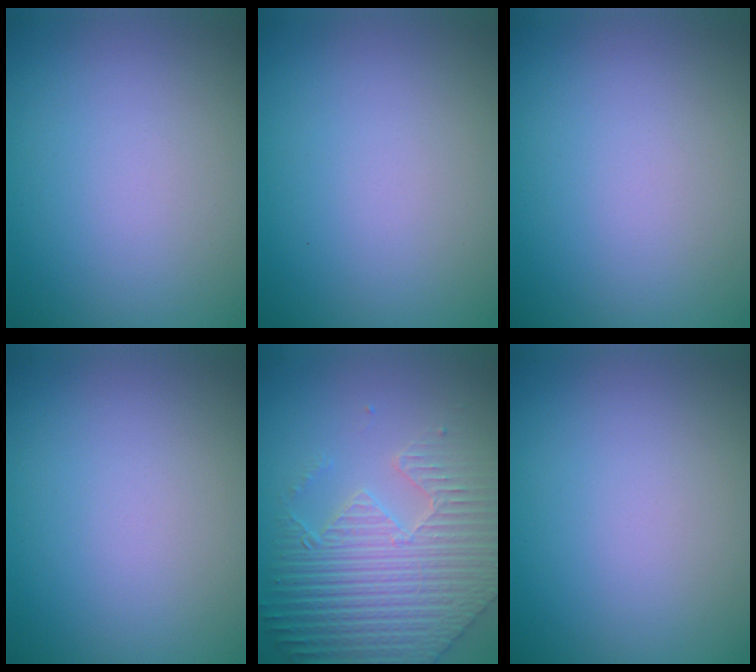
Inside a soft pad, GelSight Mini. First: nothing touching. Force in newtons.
{"total": 0.0}
{"total": 0.0}
{"total": 0.0}
{"total": 6.5, "press": 5.6, "slide": 3.2}
{"total": 0.0}